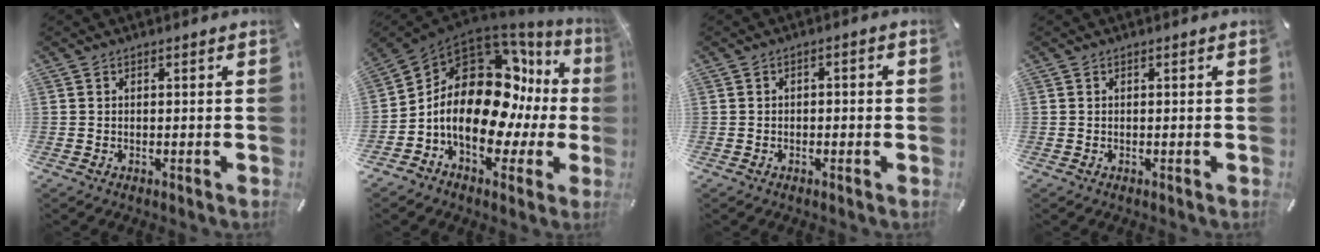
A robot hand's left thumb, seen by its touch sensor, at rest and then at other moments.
{"total": 19.5, "force": [-0.3, 12.9, 14.6], "torque": [-0.266, -0.033, -0.012]}
{"total": 1.6, "force": [-1.1, 0.8, 0.9], "torque": [-0.016, 0.007, -0.022]}
{"total": 0.0}